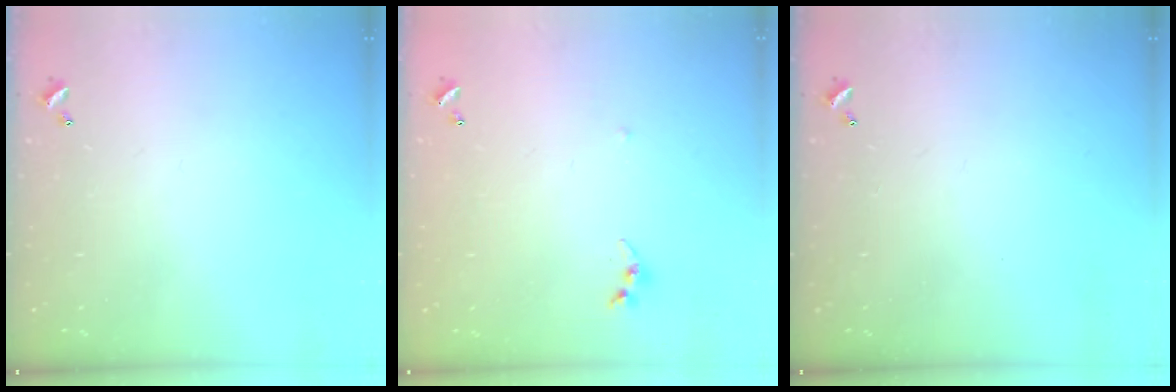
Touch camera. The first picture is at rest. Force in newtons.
{"total": 5.0, "press": 5.0, "slide": 0.6}
{"total": 0.0}